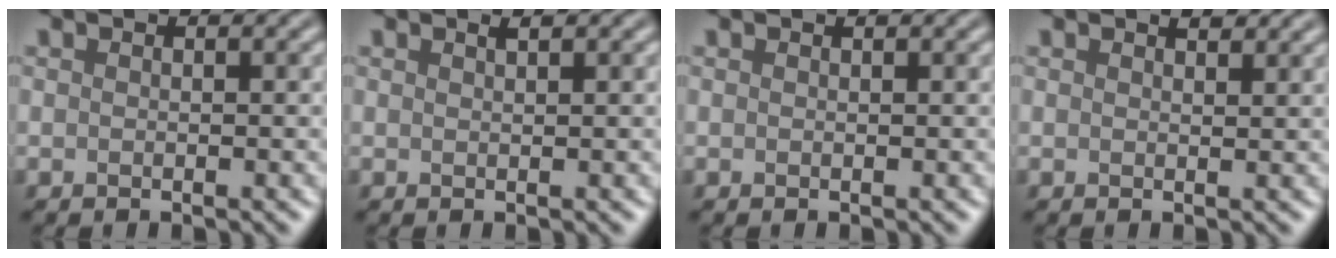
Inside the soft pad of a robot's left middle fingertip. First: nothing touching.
{"total": 0.5, "force": [0.4, 0.0, 0.3], "torque": [-0.007, -0.001, 0.008]}
{"total": 0.0}
{"total": 1.0, "force": [0.9, 0.2, 0.4], "torque": [-0.010, -0.001, 0.016]}